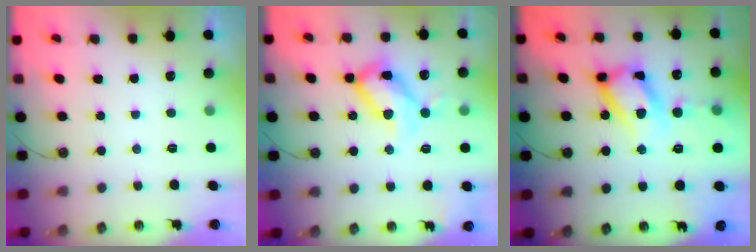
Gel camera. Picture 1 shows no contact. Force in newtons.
{"total": 17.9, "press": 17.8, "slide": 1.9}
{"total": 19.6, "press": 19.5, "slide": 1.7}